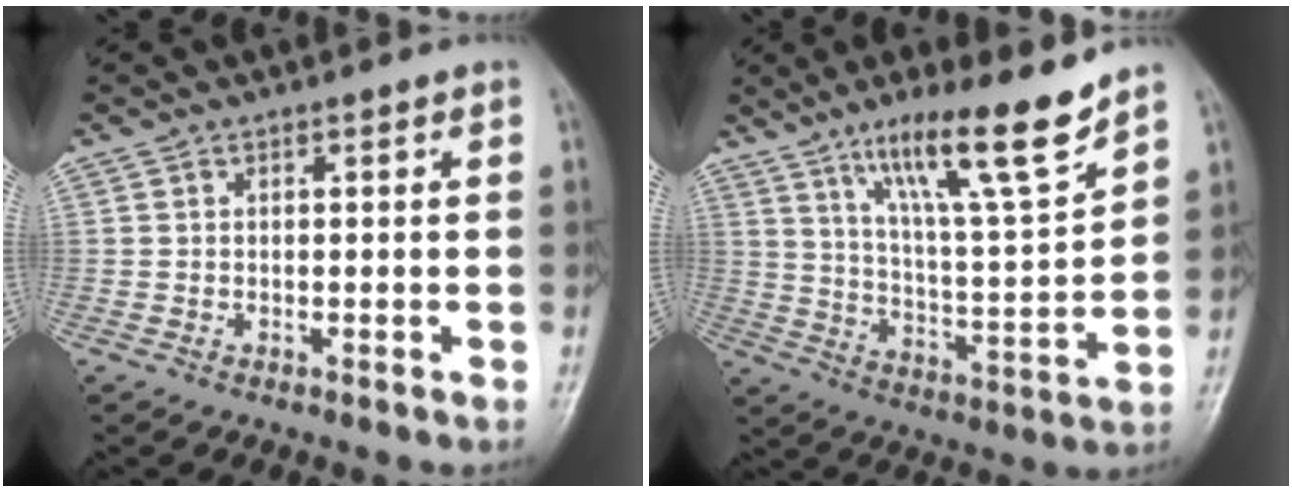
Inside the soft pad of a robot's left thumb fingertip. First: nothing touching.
{"total": 15.7, "force": [10.9, 1.6, 11.2], "torque": [-0.177, -0.065, 0.189]}